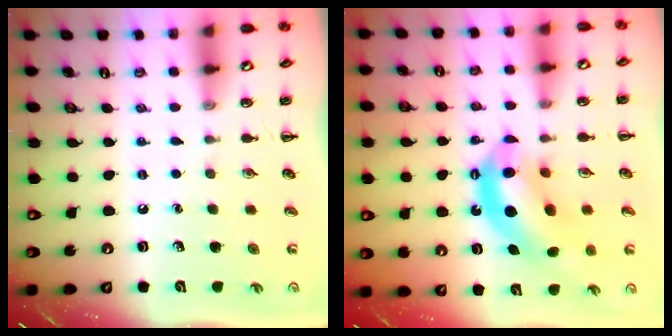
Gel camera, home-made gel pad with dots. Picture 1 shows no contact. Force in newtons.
{"total": 12.2, "press": 11.7, "slide": 3.3}